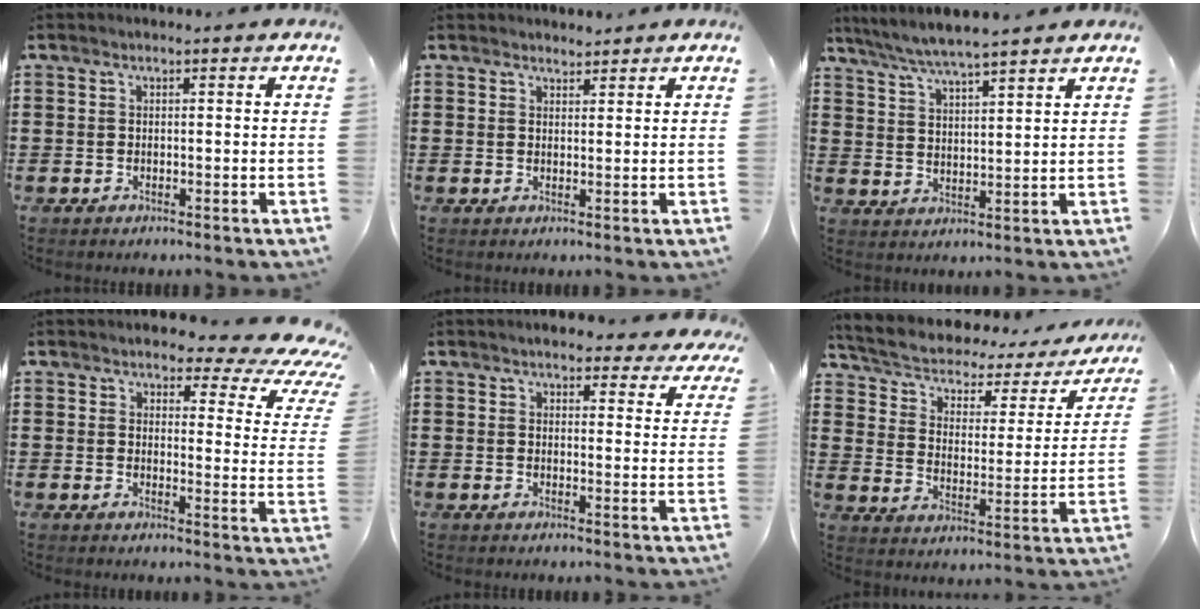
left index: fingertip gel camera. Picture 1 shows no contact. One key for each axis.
{"total": 1.4, "fx": 1.3, "fy": 0.3, "fz": 0.0, "tx": -0.003, "ty": 0.001, "tz": 0.027}
{"total": 5.2, "fx": 4.7, "fy": -0.2, "fz": 2.1, "tx": -0.058, "ty": -0.022, "tz": 0.082}
{"total": 4.9, "fx": 3.4, "fy": 1.5, "fz": 3.1, "tx": -0.063, "ty": -0.024, "tz": 0.051}
{"total": 3.7, "fx": 3.5, "fy": 0.7, "fz": 1.1, "tx": -0.024, "ty": -0.013, "tz": 0.062}
{"total": 3.4, "fx": 2.2, "fy": 1.8, "fz": 1.9, "tx": -0.053, "ty": -0.024, "tz": 0.028}